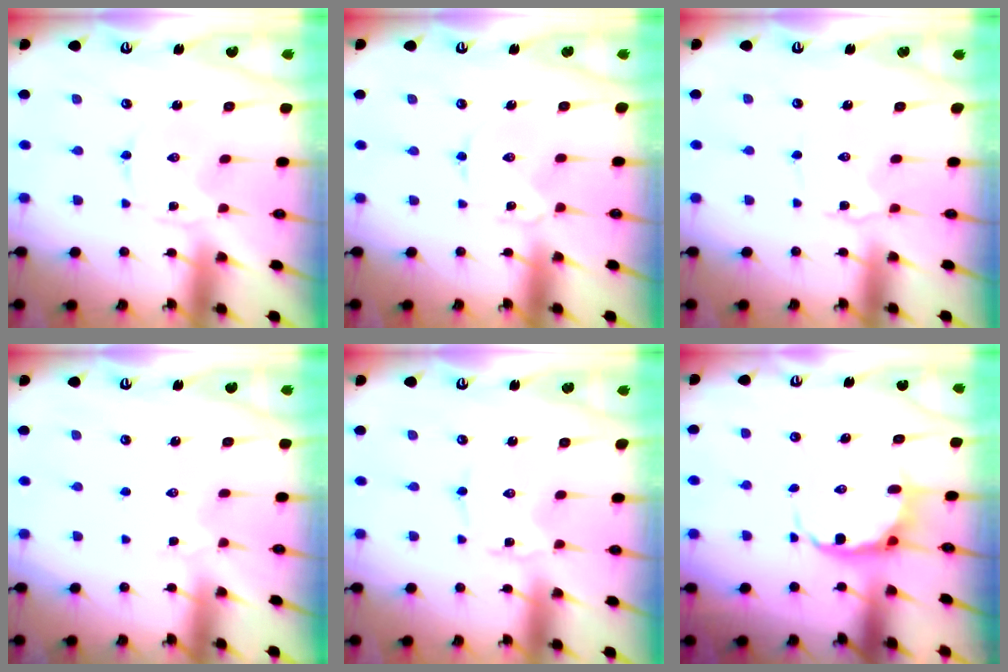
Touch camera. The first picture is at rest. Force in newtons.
{"total": 1.7, "press": 1.7, "slide": 0.2}
{"total": 2.7, "press": 2.7, "slide": 0.2}
{"total": 3.3, "press": 3.3, "slide": 0.3}
{"total": 1.2, "press": 1.2, "slide": 0.1}
{"total": 6.6, "press": 6.1, "slide": 2.5}